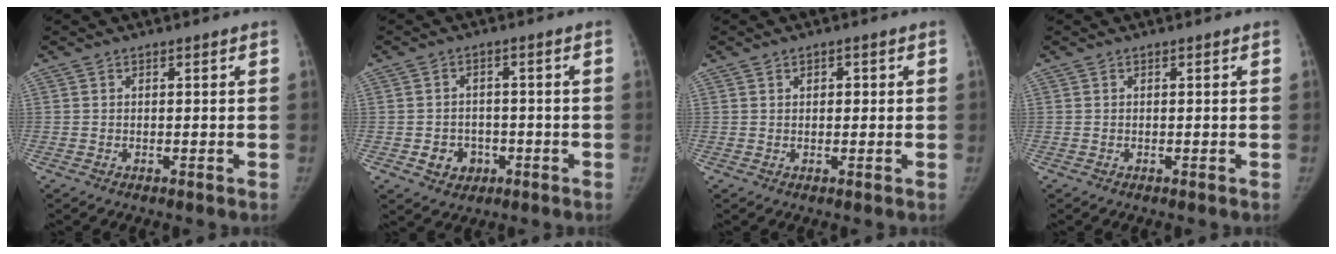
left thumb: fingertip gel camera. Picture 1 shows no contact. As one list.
[{"total": 5.0, "force": [-1.8, 4.3, 1.9], "torque": [-0.005, 0.013, -0.020]}, {"total": 1.5, "force": [0.4, 1.1, 0.9], "torque": [-0.002, 0.001, 0.004]}, {"total": 0.0}]